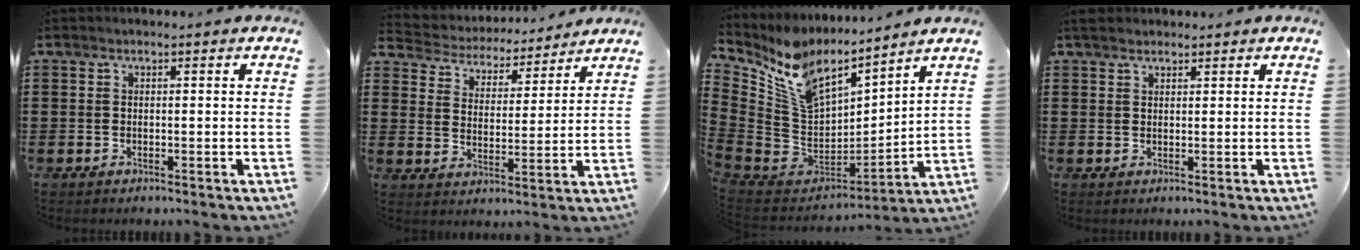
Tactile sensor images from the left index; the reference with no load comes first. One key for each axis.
{"total": 4.0, "fx": 4.0, "fy": 0.6, "fz": 0.0, "tx": -0.027, "ty": -0.031, "tz": 0.063}
{"total": 9.7, "fx": 7.1, "fy": 4.3, "fz": 5.1, "tx": -0.141, "ty": -0.055, "tz": 0.125}
{"total": 1.6, "fx": 1.4, "fy": 0.5, "fz": 0.5, "tx": -0.011, "ty": 0.004, "tz": 0.028}